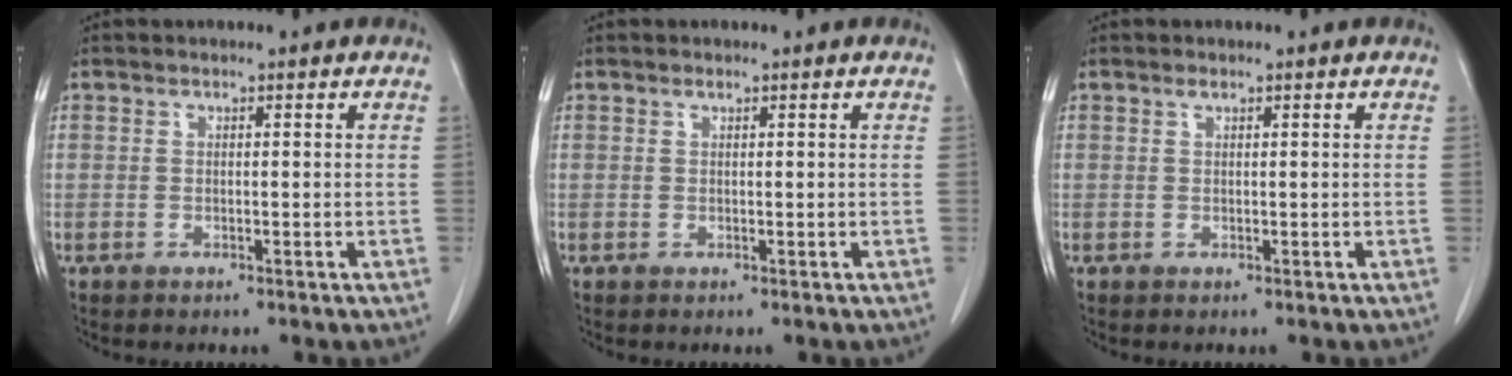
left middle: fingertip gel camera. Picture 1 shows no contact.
{"total": 0.0}
{"total": 0.5, "force": [0.4, 0.1, 0.3], "torque": [-0.010, 0.000, 0.007]}